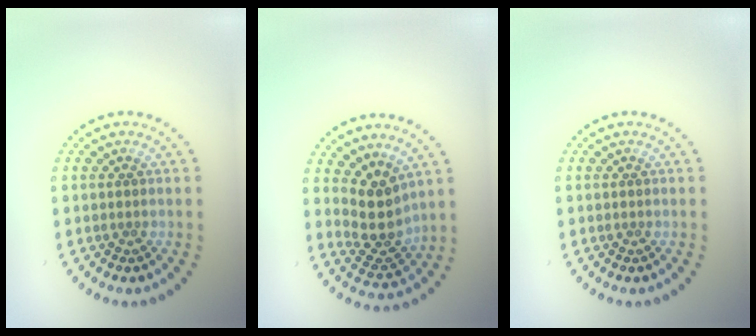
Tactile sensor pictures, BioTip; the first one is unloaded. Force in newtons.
{"total": 3.6, "press": 2.8, "slide": 2.4}
{"total": 0.0}